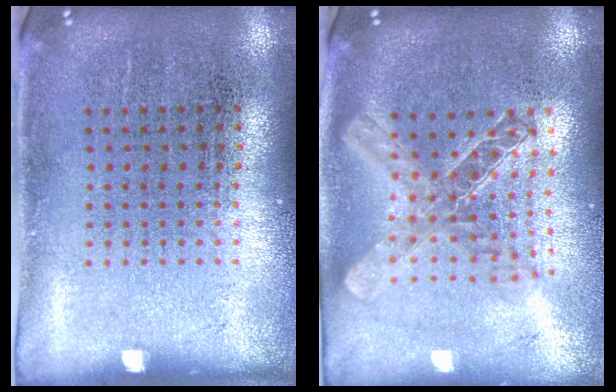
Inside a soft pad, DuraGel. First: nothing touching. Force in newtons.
{"total": 2.0, "press": 1.7, "slide": 1.1}